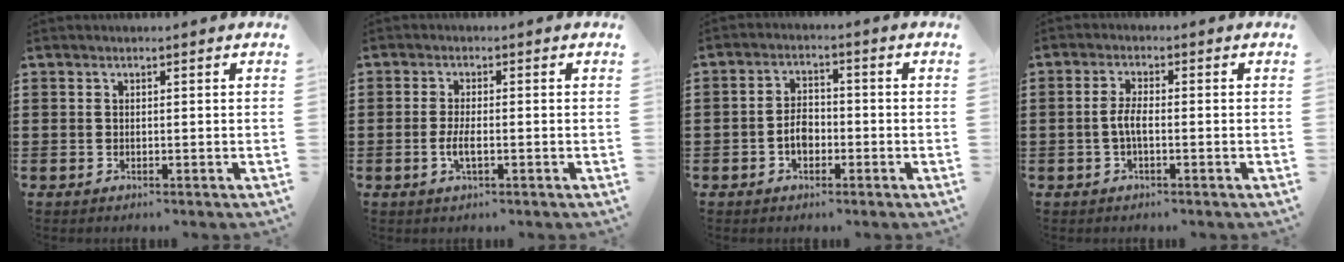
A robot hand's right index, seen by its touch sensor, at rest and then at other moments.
{"total": 2.9, "force": [-0.8, 0.7, 2.7], "torque": [-0.055, -0.003, -0.017]}
{"total": 3.6, "force": [-1.3, 2.3, 2.6], "torque": [-0.049, -0.002, -0.028]}
{"total": 3.2, "force": [-0.9, 0.8, 3.0], "torque": [-0.076, -0.006, -0.024]}